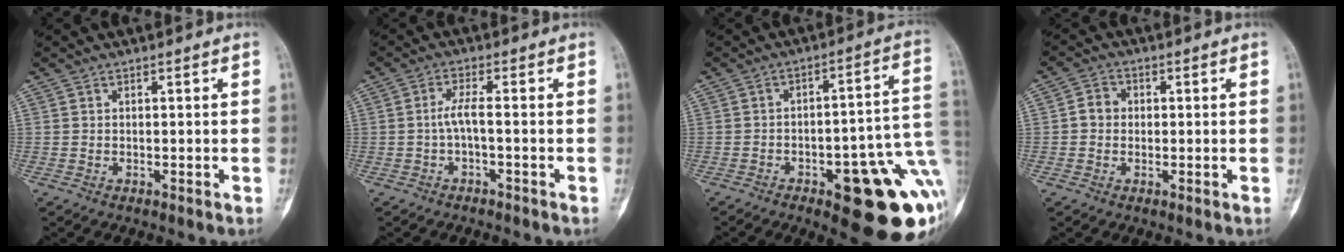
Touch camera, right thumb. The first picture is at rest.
{"total": 1.1, "force": [-0.4, 0.3, 1.0], "torque": [-0.018, 0.005, -0.011]}
{"total": 21.3, "force": [-6.8, 7.2, 18.9], "torque": [-0.177, 0.037, -0.072]}
{"total": 3.4, "force": [-0.1, 3.0, 1.5], "torque": [-0.013, 0.010, -0.009]}